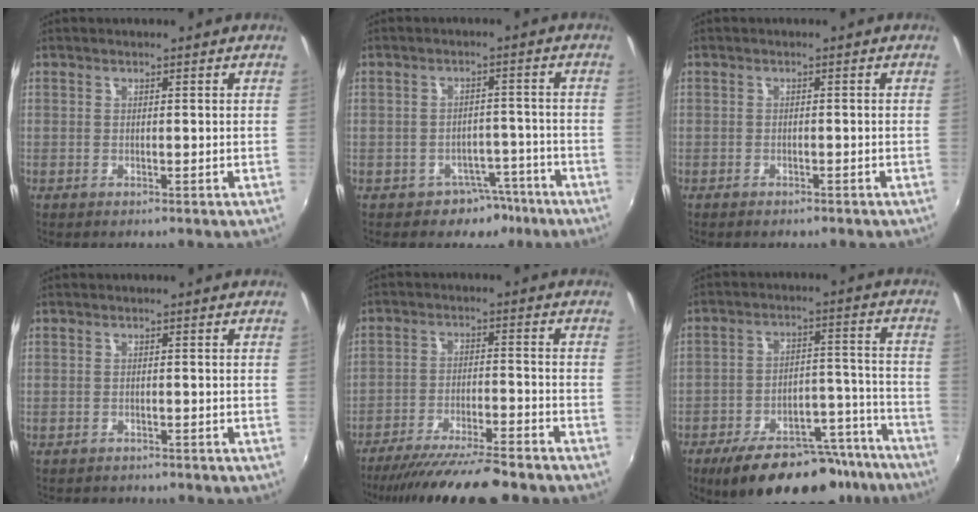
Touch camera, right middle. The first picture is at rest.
{"total": 5.7, "force": [-4.0, 4.0, 1.1], "torque": [-0.021, 0.023, -0.044]}
{"total": 2.1, "force": [-1.8, 0.8, 0.7], "torque": [-0.017, -0.011, -0.027]}
{"total": 3.7, "force": [-3.5, 1.2, 0.8], "torque": [-0.024, -0.017, -0.052]}
{"total": 15.4, "force": [-13.6, 1.1, 7.2], "torque": [-0.144, -0.025, -0.214]}
{"total": 21.9, "force": [-17.5, 8.1, 10.4], "torque": [-0.167, 0.021, -0.228]}